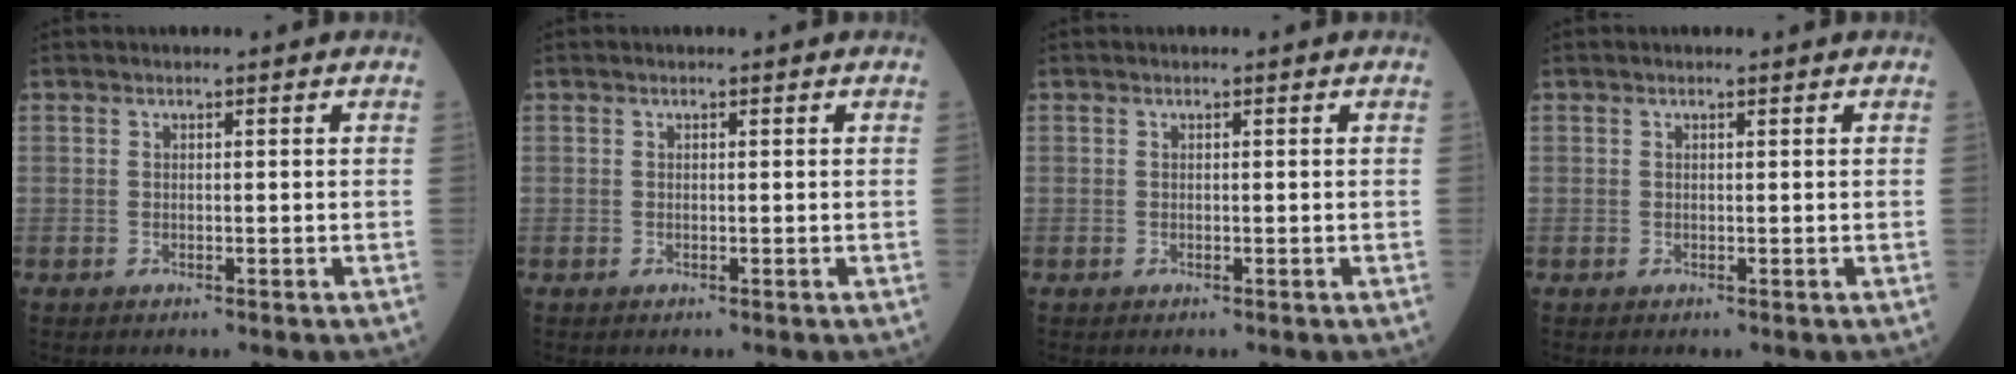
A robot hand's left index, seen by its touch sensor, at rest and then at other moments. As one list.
[{"total": 0.0}, {"total": 0.0}, {"total": 0.0}]